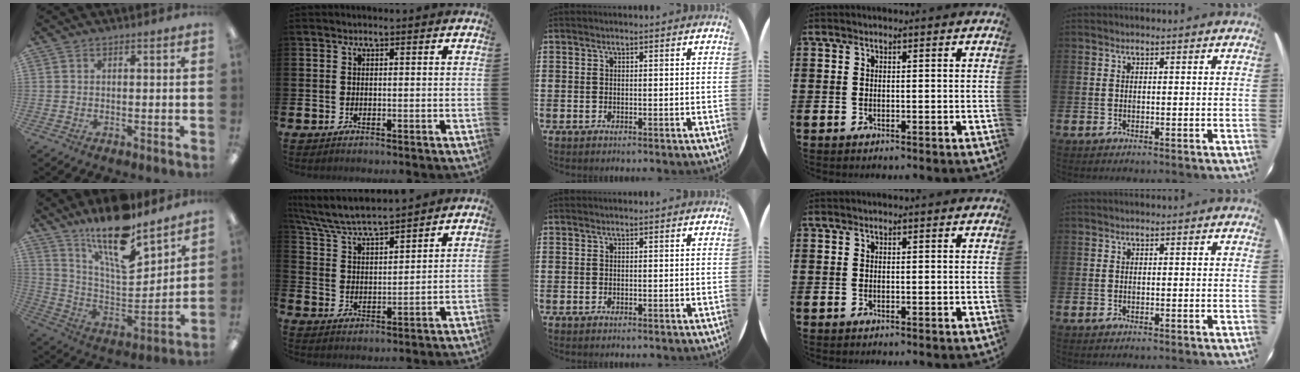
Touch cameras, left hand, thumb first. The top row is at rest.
{"thumb": {"total": 19.7, "force": [14.9, 5.6, 11.6], "torque": [-0.200, -0.104, 0.253]}, "index": {"total": 6.7, "force": [6.4, 0.5, 1.8], "torque": [-0.065, -0.041, 0.111]}}